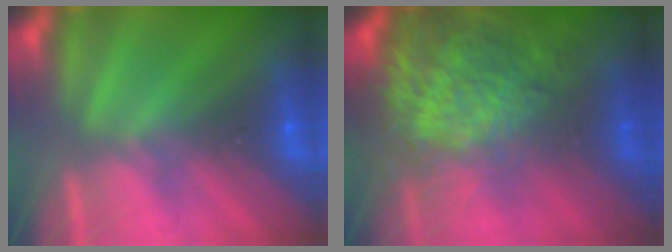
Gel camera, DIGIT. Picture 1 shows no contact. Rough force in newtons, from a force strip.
{"total": 10.7}